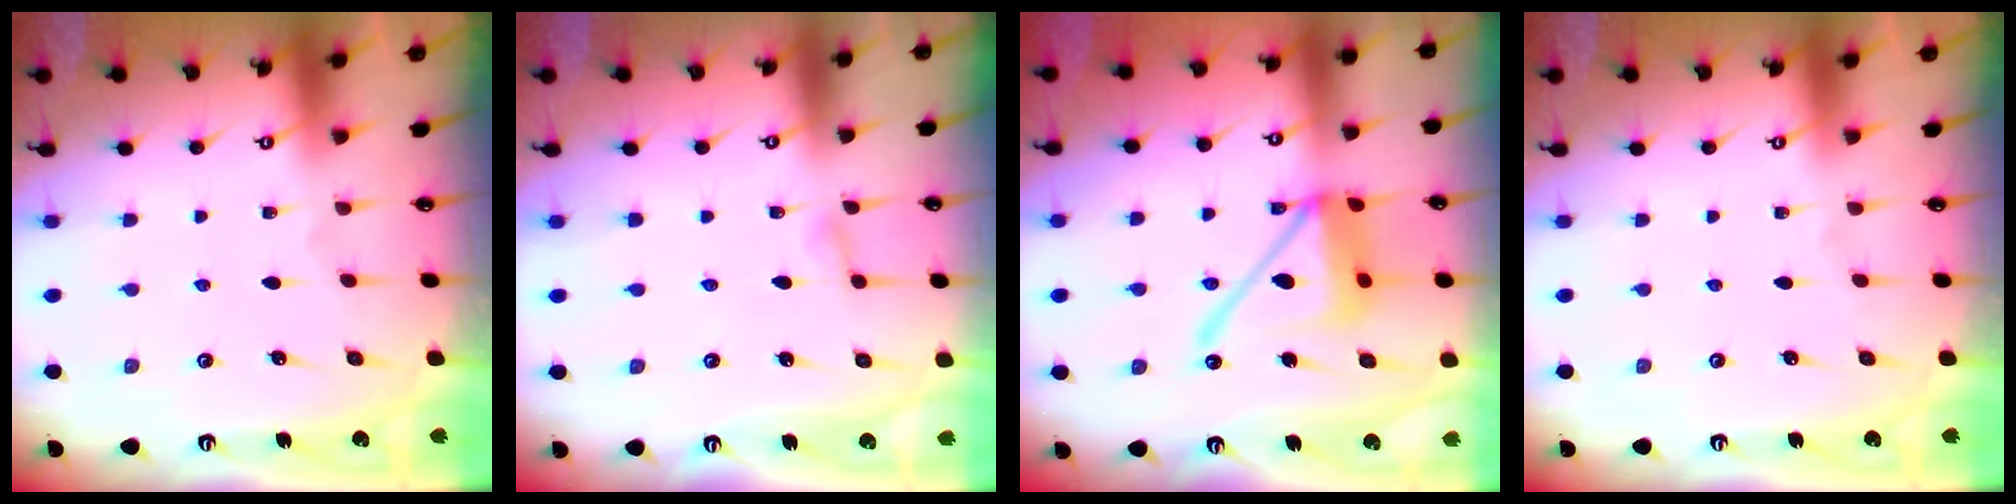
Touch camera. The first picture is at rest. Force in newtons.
{"total": 2.8, "press": 2.8, "slide": 0.3}
{"total": 15.7, "press": 15.6, "slide": 1.7}
{"total": 0.0}